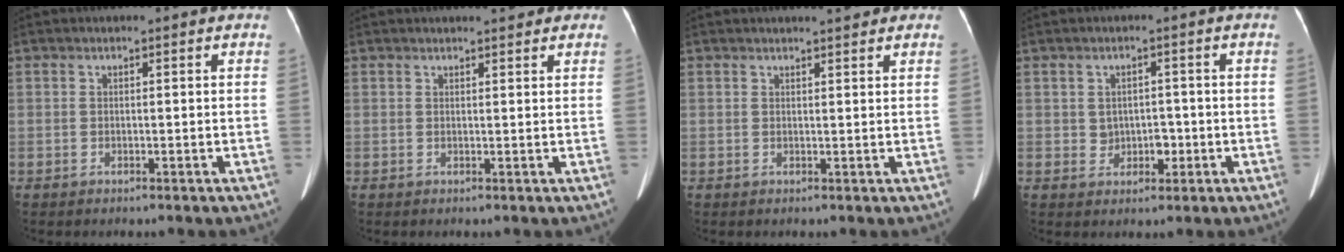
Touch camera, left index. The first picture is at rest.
{"total": 3.6, "force": [3.0, 0.9, 1.8], "torque": [-0.020, 0.011, 0.034]}
{"total": 3.6, "force": [3.1, 0.6, 1.7], "torque": [-0.020, 0.008, 0.036]}
{"total": 2.9, "force": [-0.2, 2.4, 1.6], "torque": [-0.024, 0.007, 0.004]}